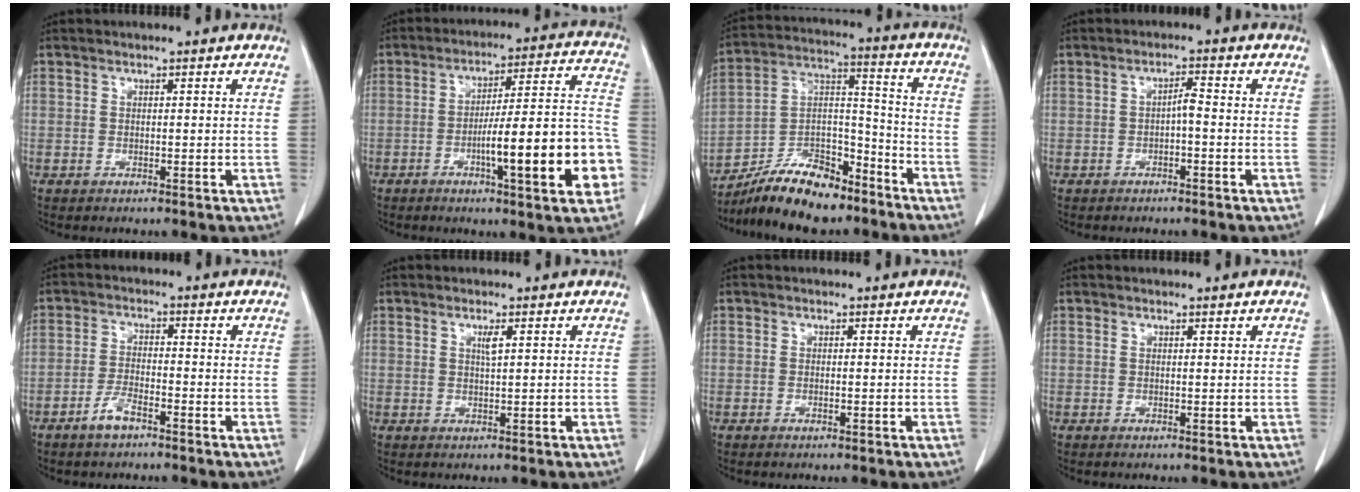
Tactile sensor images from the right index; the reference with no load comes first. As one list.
[{"total": 17.4, "force": [-5.8, 1.9, 16.3], "torque": [-0.190, 0.026, -0.074]}, {"total": 14.6, "force": [-11.8, 4.6, 7.2], "torque": [-0.126, 0.027, -0.208]}, {"total": 1.9, "force": [-0.5, 0.4, 1.8], "torque": [-0.029, 0.005, -0.010]}, {"total": 3.8, "force": [-2.7, 1.0, 2.4], "torque": [-0.051, 0.002, -0.053]}, {"total": 1.5, "force": [0.6, 0.0, 1.4], "torque": [-0.027, -0.002, 0.011]}, {"total": 0.0}, {"total": 0.6, "force": [0.5, 0.0, 0.4], "torque": [-0.009, 0.004, 0.008]}]